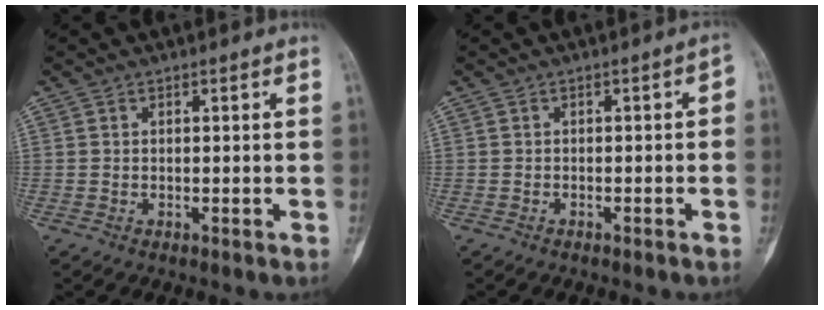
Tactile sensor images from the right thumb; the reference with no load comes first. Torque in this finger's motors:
{"motor_torque": [0.00, -0.32, 0.53, 0.02, -0.08]}